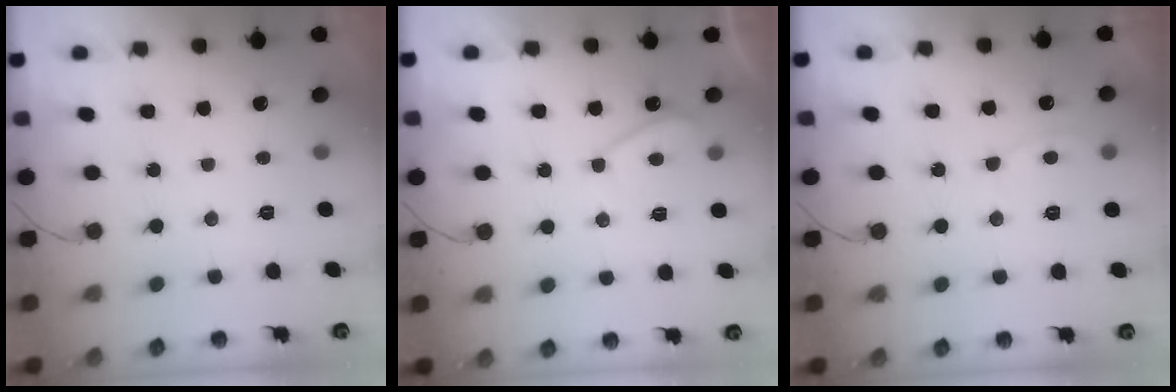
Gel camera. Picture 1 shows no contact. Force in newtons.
{"total": 3.6, "press": 3.6, "slide": 0.7}
{"total": 3.6, "press": 3.5, "slide": 0.4}